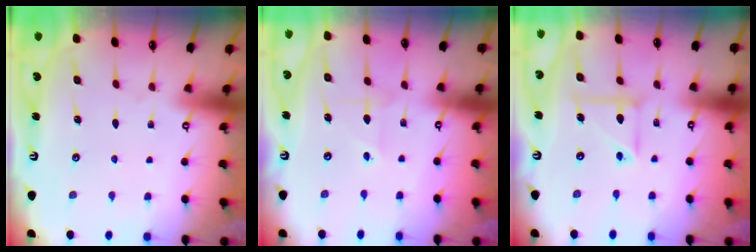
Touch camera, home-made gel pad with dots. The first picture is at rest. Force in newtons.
{"total": 4.1, "press": 4.0, "slide": 0.6}
{"total": 7.4, "press": 7.3, "slide": 1.2}